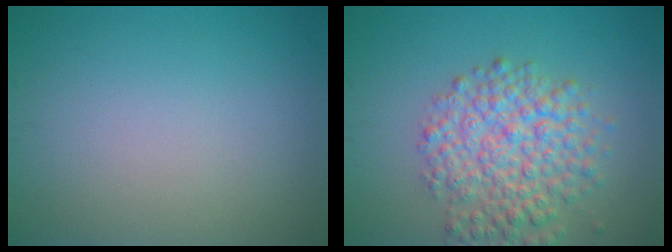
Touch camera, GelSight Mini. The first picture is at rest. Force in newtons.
{"total": 6.2, "press": 6.2, "slide": 0.2}